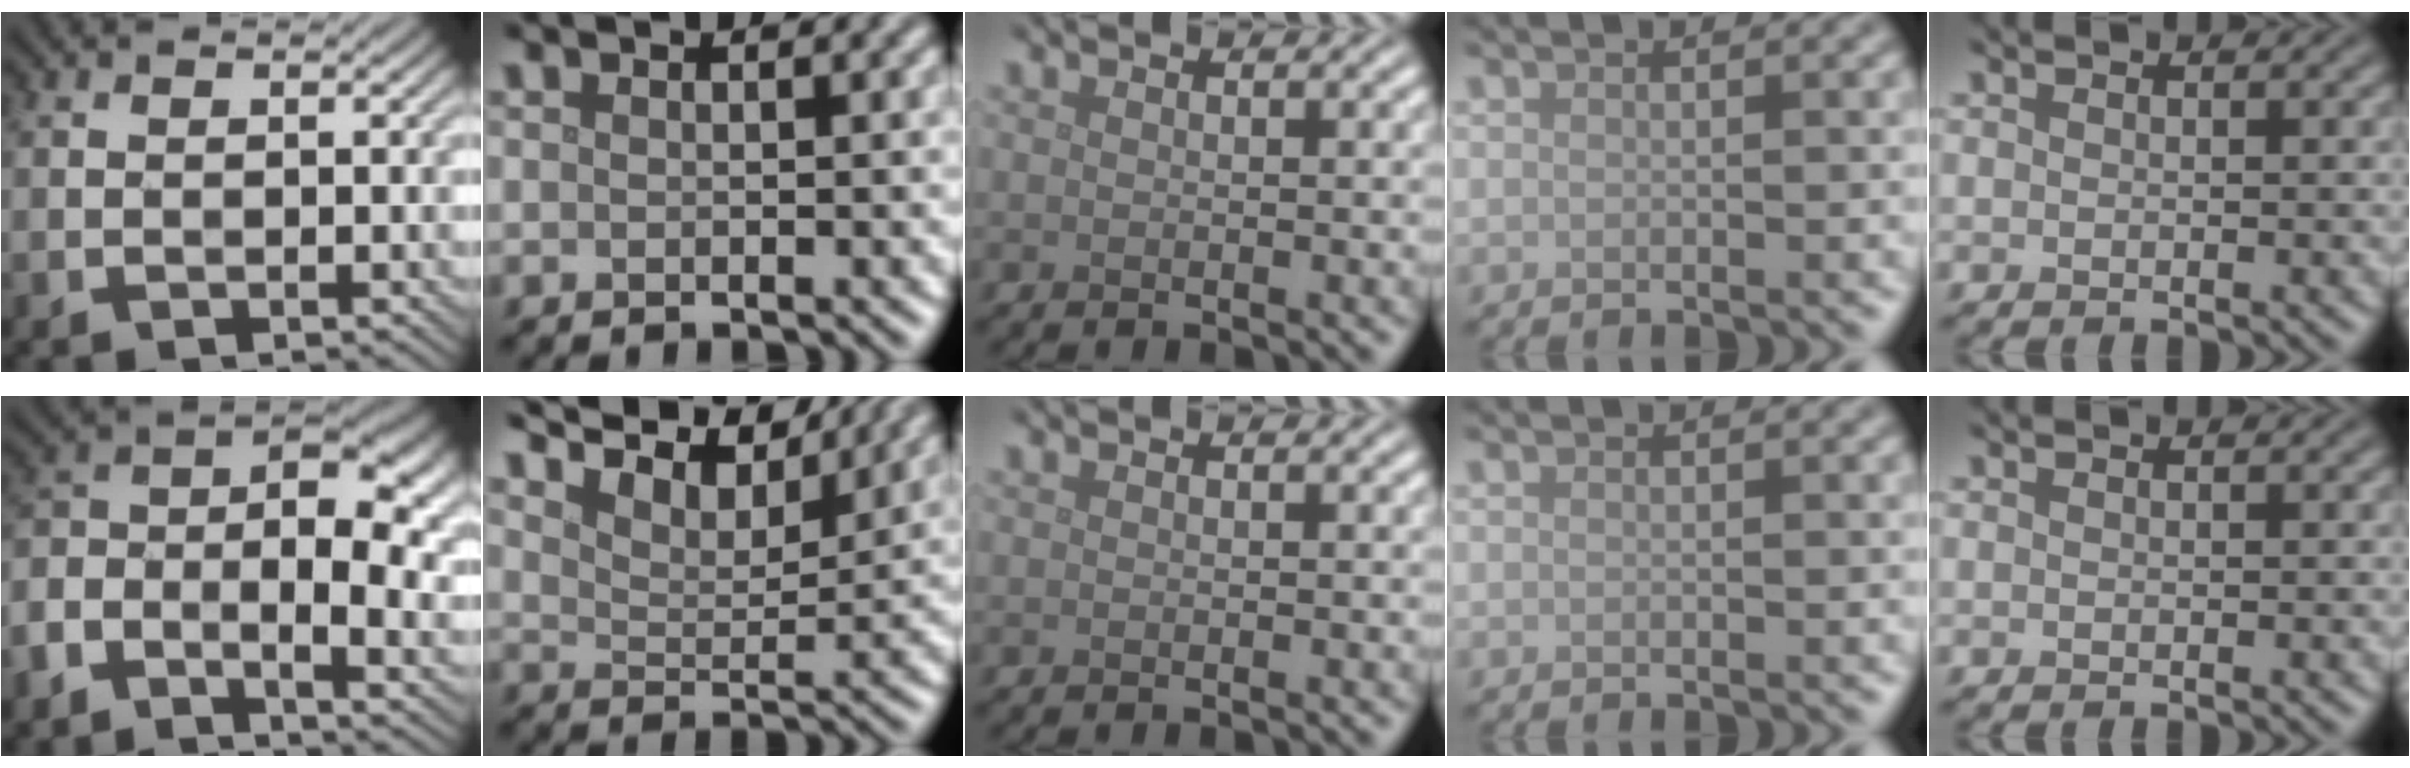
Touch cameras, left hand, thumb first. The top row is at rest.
{"thumb": {"total": 11.9, "force": [-3.0, 6.5, 9.5], "torque": [-0.170, -0.007, -0.065]}, "index": {"total": 9.2, "force": [8.2, 2.1, 3.6], "torque": [-0.071, 0.006, 0.104]}}